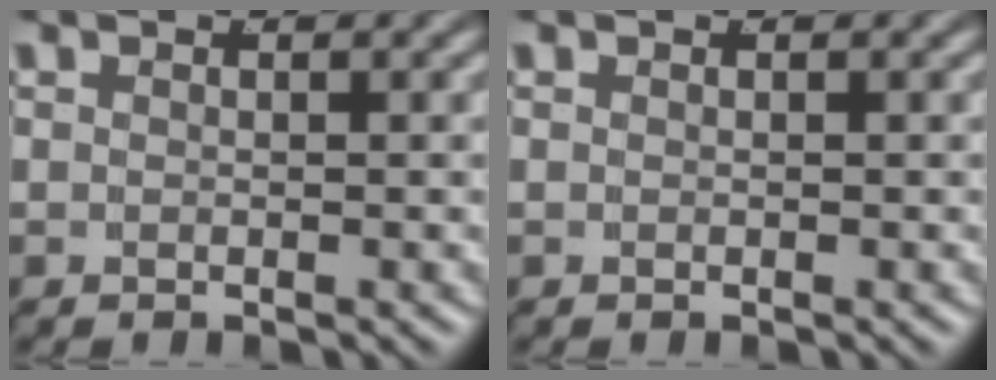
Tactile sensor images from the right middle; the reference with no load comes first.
{"total": 0.0}